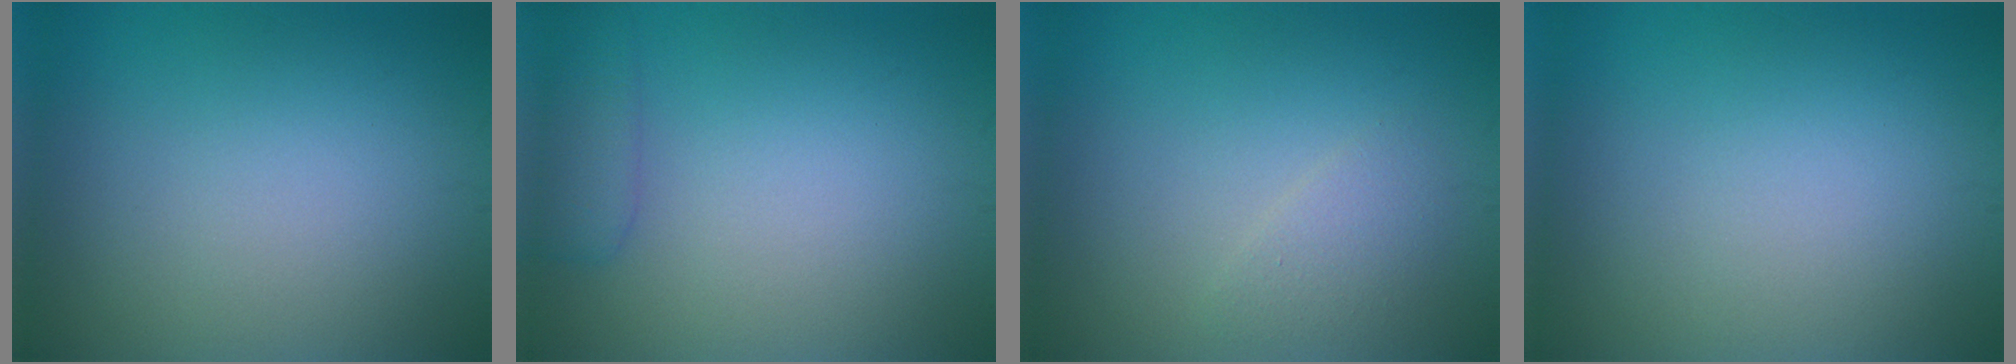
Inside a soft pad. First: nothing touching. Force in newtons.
{"total": 2.5, "press": 2.5, "slide": 0.2}
{"total": 1.5, "press": 1.5, "slide": 0.1}
{"total": 0.0}